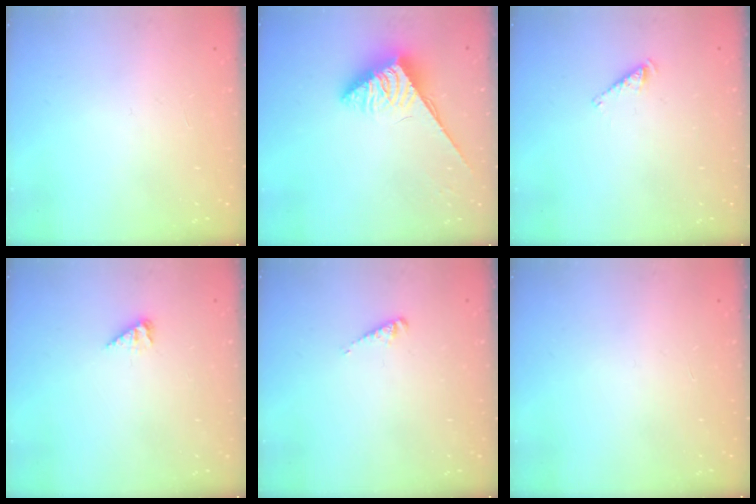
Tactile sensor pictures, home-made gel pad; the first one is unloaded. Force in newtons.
{"total": 4.0, "press": 4.0, "slide": 0.5}
{"total": 2.3, "press": 2.2, "slide": 0.4}
{"total": 3.3, "press": 3.3, "slide": 0.5}
{"total": 2.8, "press": 2.7, "slide": 0.3}
{"total": 0.0}